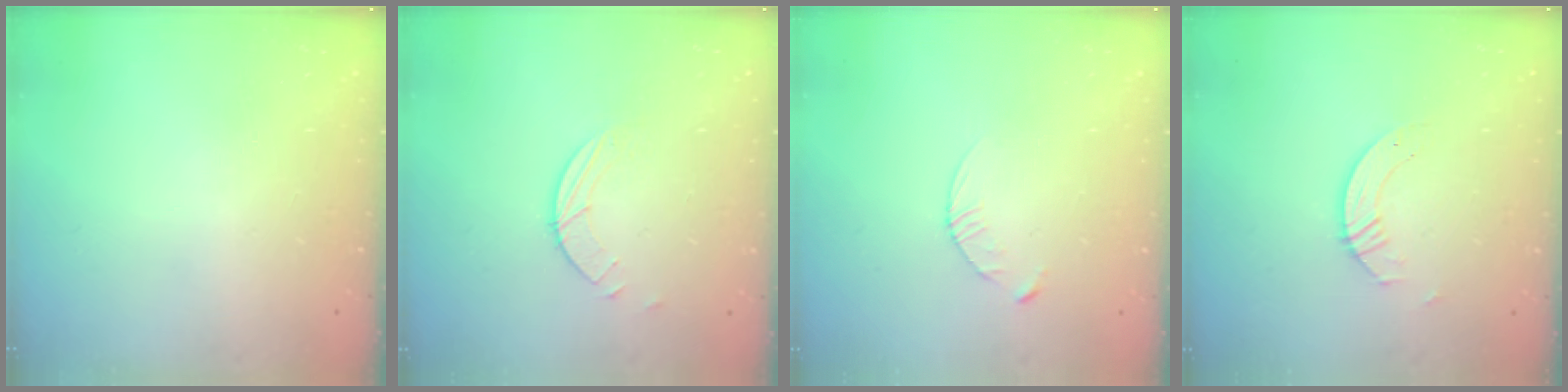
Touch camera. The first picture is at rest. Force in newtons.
{"total": 1.5, "press": 1.5, "slide": 0.1}
{"total": 3.4, "press": 3.4, "slide": 0.4}
{"total": 3.2, "press": 3.1, "slide": 0.3}